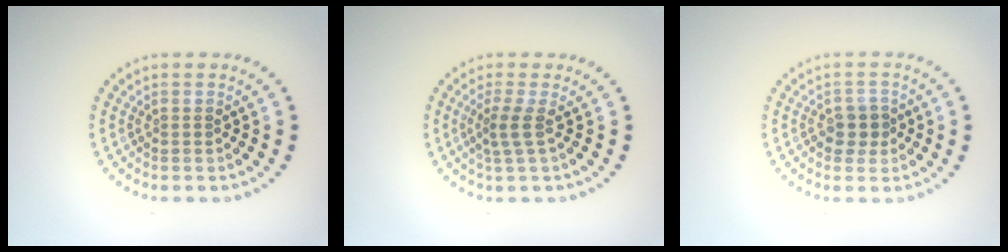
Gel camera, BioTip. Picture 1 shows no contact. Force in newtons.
{"total": 2.0, "press": 1.3, "slide": 1.5}
{"total": 1.8, "press": 1.7, "slide": 0.6}